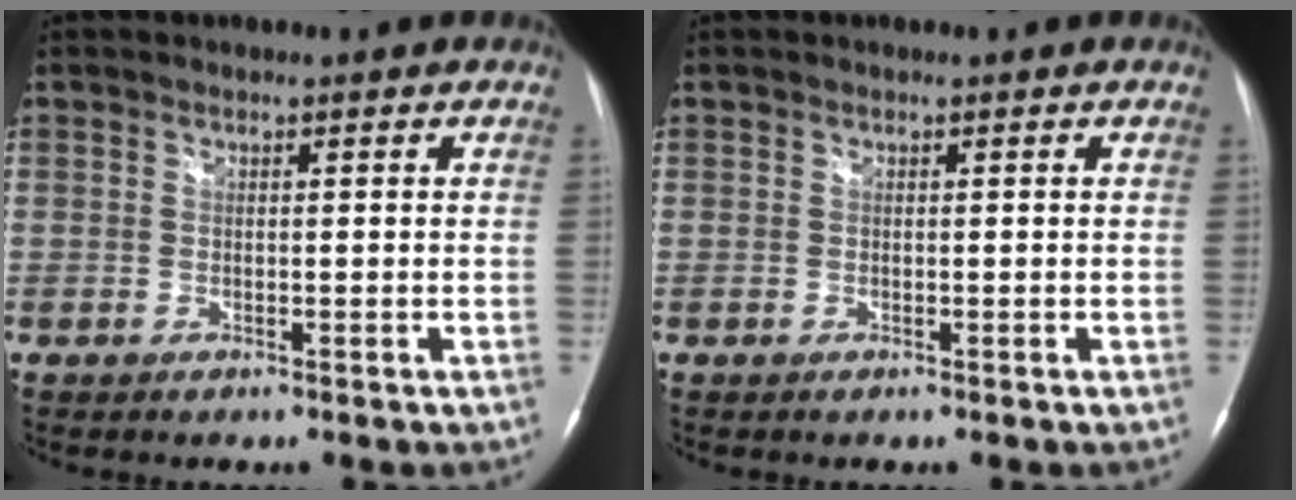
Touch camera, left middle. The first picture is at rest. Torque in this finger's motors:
{"motor_torque": [0.05, 0.05, 0.00, 0.00]}